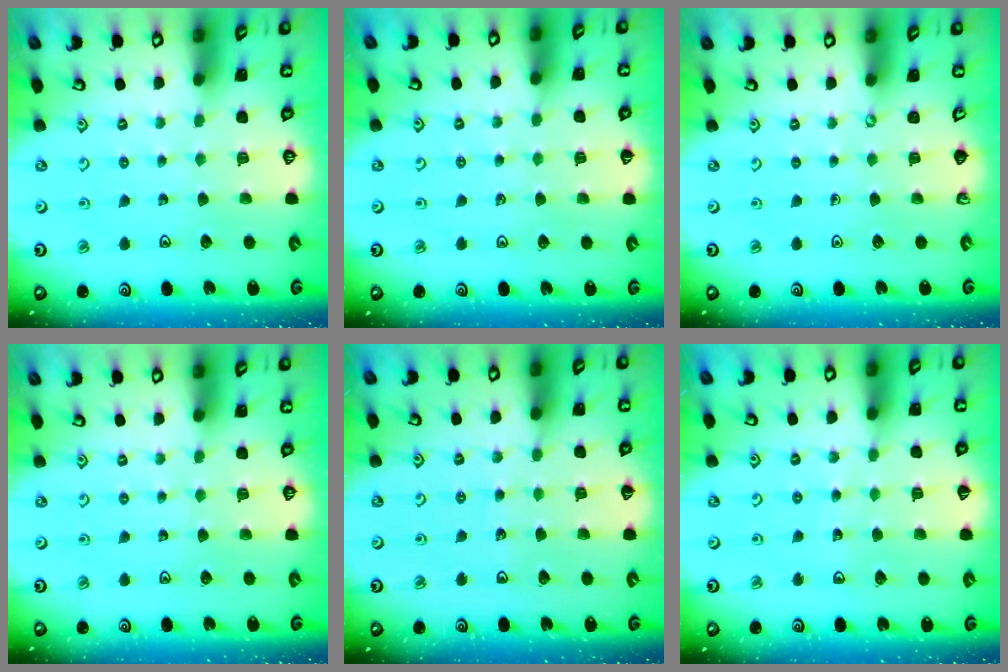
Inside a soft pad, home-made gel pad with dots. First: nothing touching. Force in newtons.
{"total": 1.3, "press": 1.3, "slide": 0.2}
{"total": 0.0}
{"total": 0.0}
{"total": 2.5, "press": 2.5, "slide": 0.2}
{"total": 3.5, "press": 3.5, "slide": 0.3}